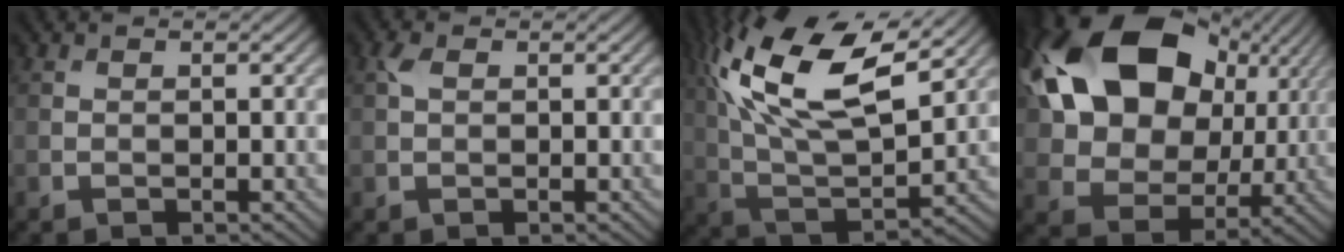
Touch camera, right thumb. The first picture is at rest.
{"total": 1.5, "force": [0.5, 0.9, 1.0], "torque": [-0.027, 0.005, 0.009]}
{"total": 17.4, "force": [8.0, 6.8, 13.8], "torque": [-0.311, 0.024, 0.147]}
{"total": 19.9, "force": [6.7, 14.2, 12.3], "torque": [-0.282, 0.024, 0.134]}